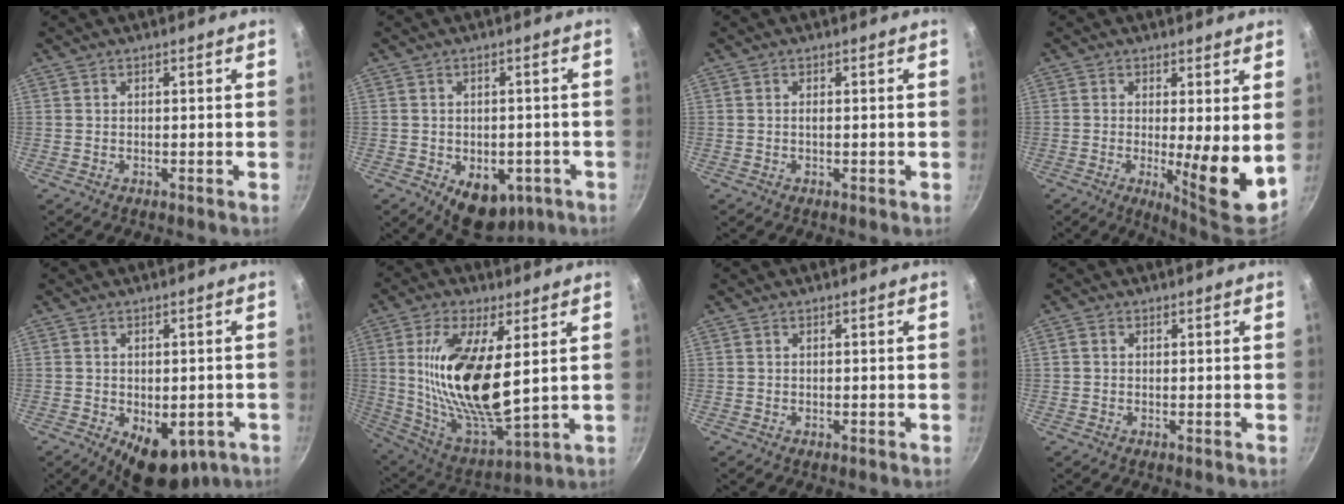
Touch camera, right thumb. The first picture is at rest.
{"total": 10.6, "force": [-3.9, 6.9, 7.0], "torque": [-0.055, 0.001, -0.037]}
{"total": 0.8, "force": [-0.1, 0.3, 0.7], "torque": [-0.013, 0.001, -0.002]}
{"total": 9.9, "force": [0.0, 2.0, 9.7], "torque": [-0.134, -0.028, 0.004]}
{"total": 10.3, "force": [-4.0, 5.9, 7.5], "torque": [-0.064, 0.002, -0.038]}
{"total": 21.3, "force": [3.9, 8.2, 19.2], "torque": [-0.363, -0.035, 0.080]}
{"total": 0.0}
{"total": 1.0, "force": [0.0, 0.9, 0.5], "torque": [-0.010, 0.005, 0.000]}